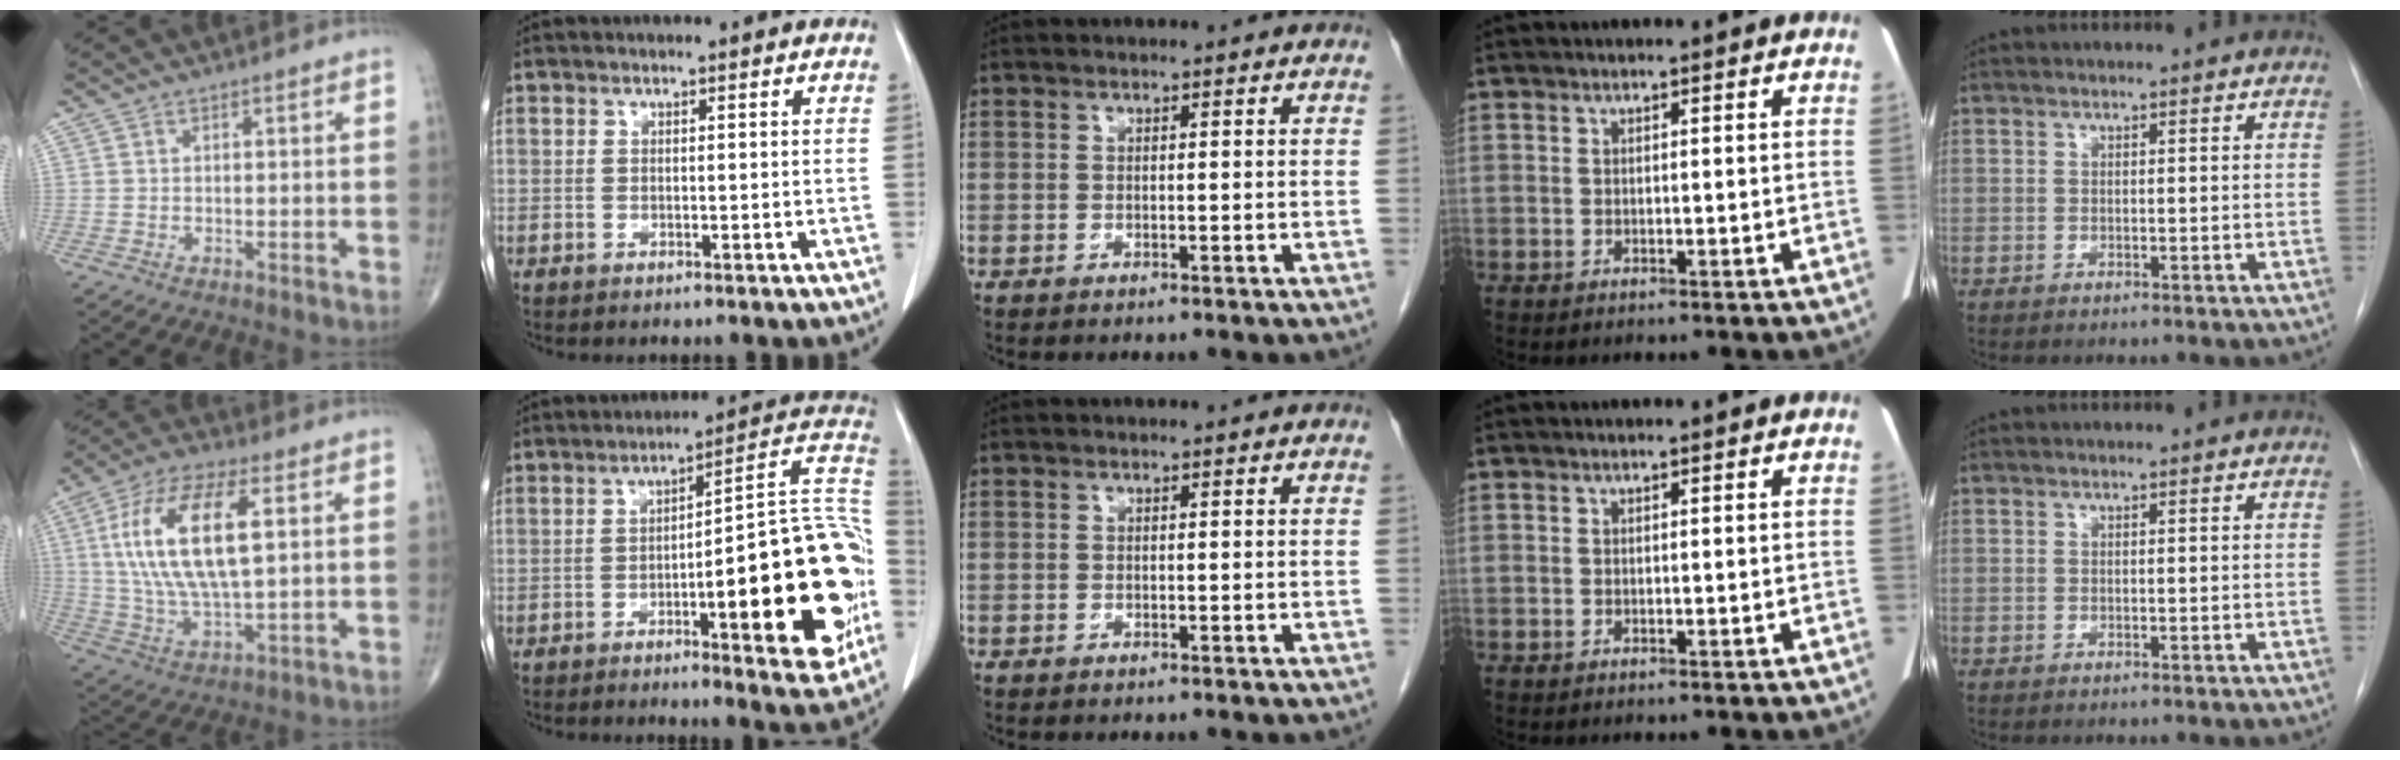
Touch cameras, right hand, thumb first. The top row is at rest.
{"thumb": {"total": 18.7, "force": [4.2, 7.3, 16.7], "torque": [-0.332, -0.002, 0.077]}, "index": {"total": 22.2, "force": [-5.1, 3.8, 21.3], "torque": [-0.216, 0.026, -0.060]}}